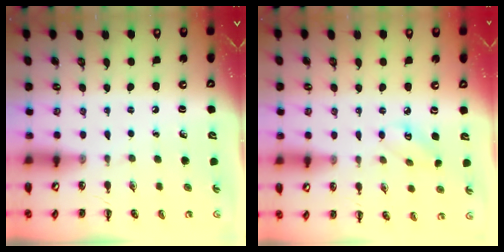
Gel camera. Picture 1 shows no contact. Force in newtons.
{"total": 3.2, "press": 3.1, "slide": 0.6}